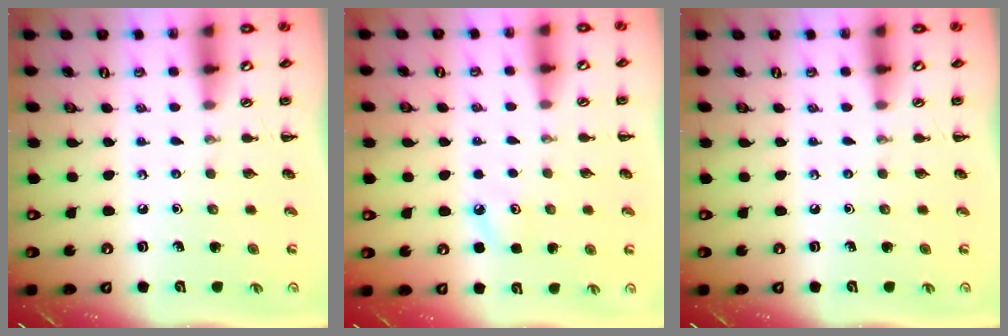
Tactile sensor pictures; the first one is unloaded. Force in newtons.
{"total": 6.0, "press": 5.8, "slide": 1.6}
{"total": 0.0}